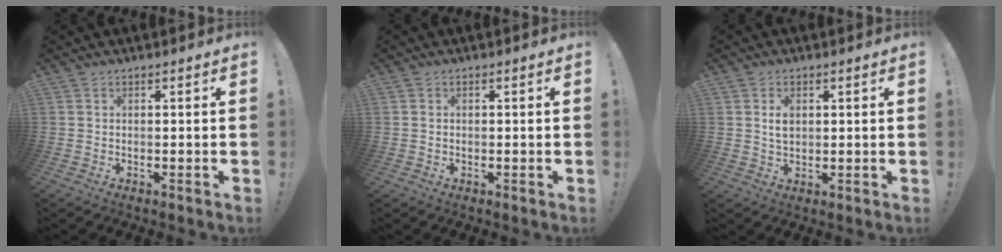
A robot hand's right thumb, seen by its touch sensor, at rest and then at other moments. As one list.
[{"total": 0.8, "force": [0.0, 0.8, 0.3], "torque": [-0.010, 0.006, 0.002]}, {"total": 3.6, "force": [0.9, 2.4, 2.5], "torque": [-0.032, -0.002, 0.012]}]